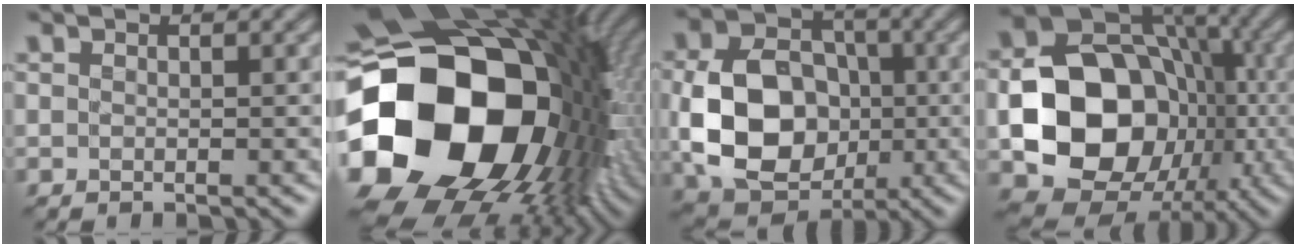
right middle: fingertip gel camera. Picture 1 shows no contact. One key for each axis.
{"total": 21.8, "fx": -2.6, "fy": 16.5, "fz": 14.0, "tx": -0.325, "ty": -0.042, "tz": -0.023}
{"total": 10.8, "fx": -1.4, "fy": 8.3, "fz": 6.8, "tx": -0.139, "ty": -0.003, "tz": -0.022}
{"total": 14.3, "fx": -3.0, "fy": 11.0, "fz": 8.6, "tx": -0.130, "ty": -0.008, "tz": -0.060}